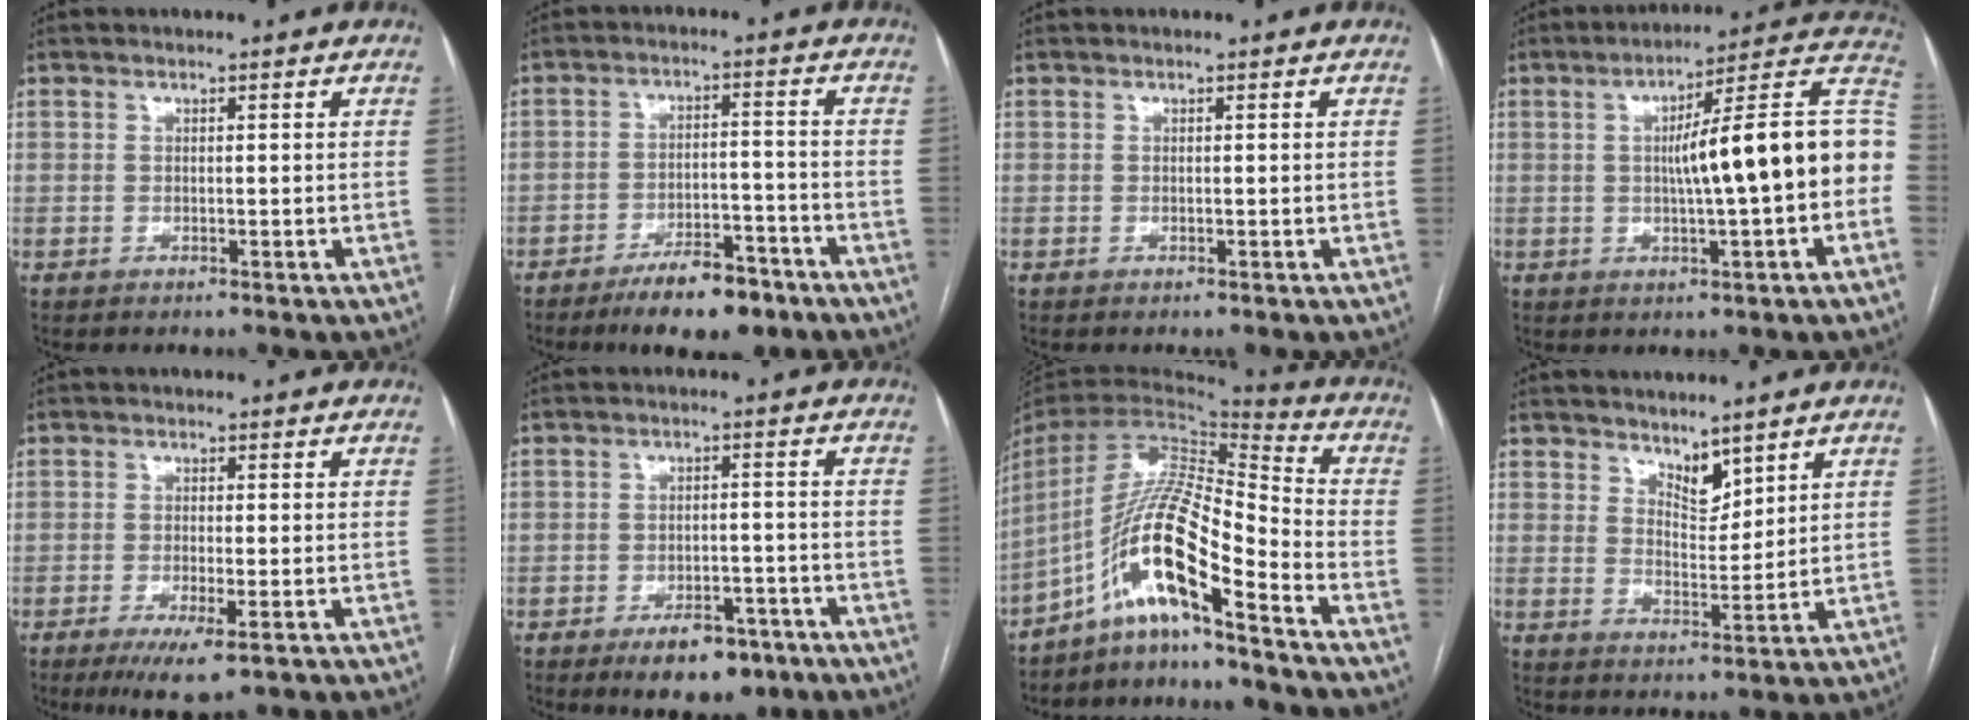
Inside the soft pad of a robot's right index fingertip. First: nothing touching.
{"total": 9.1, "force": [-6.6, 2.8, 5.6], "torque": [-0.085, 0.001, -0.105]}
{"total": 0.0}
{"total": 17.1, "force": [-0.5, 1.2, 17.1], "torque": [-0.229, 0.041, -0.010]}
{"total": 5.2, "force": [-2.6, 0.7, 4.4], "torque": [-0.077, -0.014, -0.040]}
{"total": 7.3, "force": [-4.7, 3.3, 4.4], "torque": [-0.062, 0.001, -0.067]}
{"total": 13.7, "force": [-8.8, 0.8, 10.4], "torque": [-0.196, 0.017, -0.161]}
{"total": 4.5, "force": [3.7, 1.8, 1.8], "torque": [-0.030, -0.006, 0.074]}